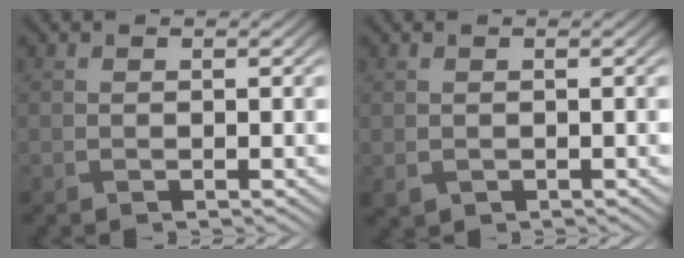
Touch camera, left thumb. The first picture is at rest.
{"total": 0.8, "force": [0.0, 0.7, 0.3], "torque": [-0.012, -0.005, 0.002]}